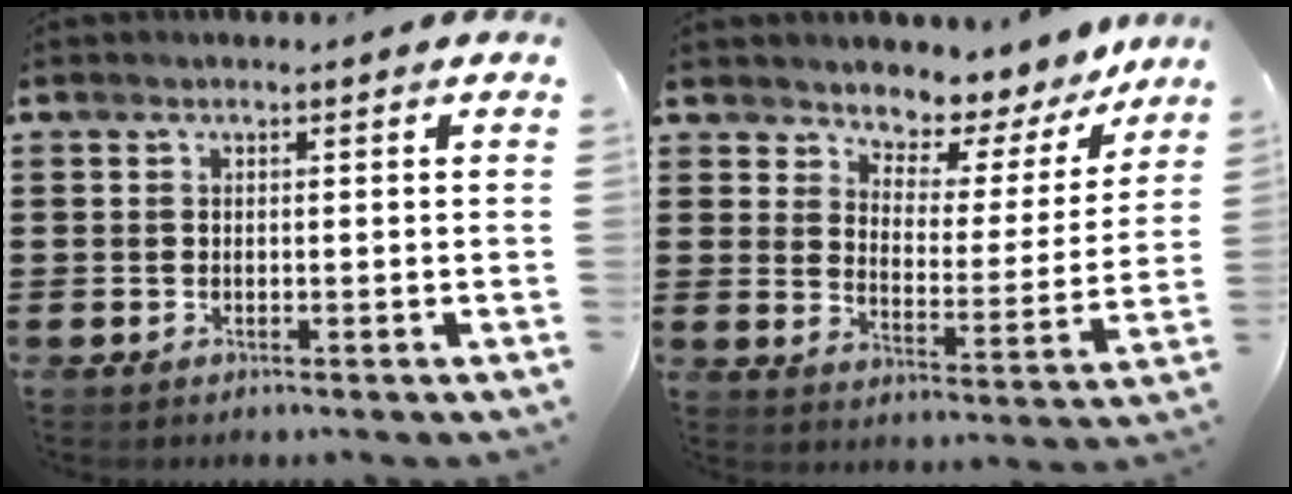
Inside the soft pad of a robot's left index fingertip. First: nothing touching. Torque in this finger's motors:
{"motor_torque": [1.37, -0.77, 0.37, 0.06]}